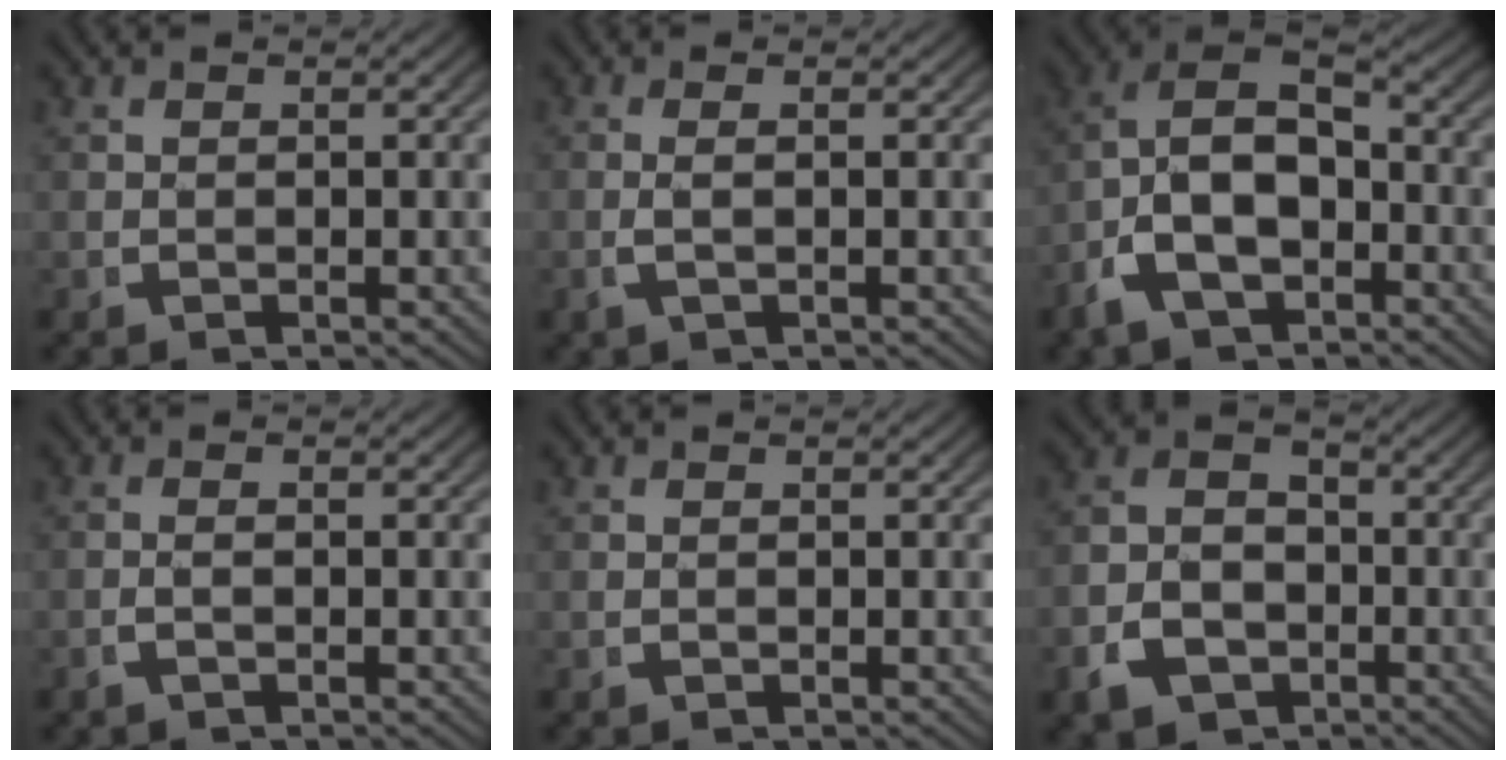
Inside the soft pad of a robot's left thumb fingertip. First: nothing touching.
{"total": 1.6, "force": [-0.2, -0.3, 1.6], "torque": [-0.049, 0.002, 0.000]}
{"total": 10.5, "force": [-1.4, 7.6, 7.1], "torque": [-0.156, -0.024, -0.021]}
{"total": 1.1, "force": [-0.6, -0.2, 0.8], "torque": [-0.027, 0.003, -0.012]}
{"total": 0.0}
{"total": 9.0, "force": [-2.3, 7.2, 4.8], "torque": [-0.082, -0.027, -0.034]}